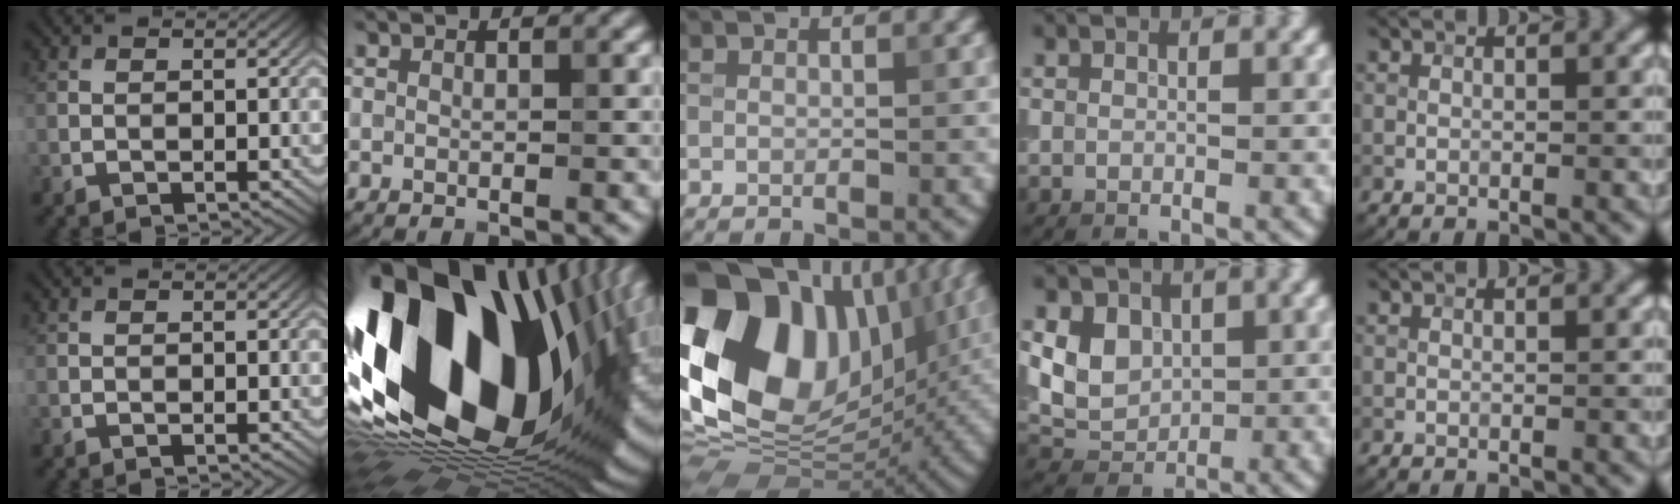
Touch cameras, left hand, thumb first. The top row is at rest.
{"index": {"total": 22.1, "force": [4.2, 12.3, 17.9], "torque": [-0.316, -0.027, 0.065]}, "middle": {"total": 20.9, "force": [4.4, 14.6, 14.4], "torque": [-0.295, -0.002, 0.089]}, "ring": {"total": 4.4, "force": [1.0, 3.6, 2.3], "torque": [-0.046, -0.003, 0.016]}}